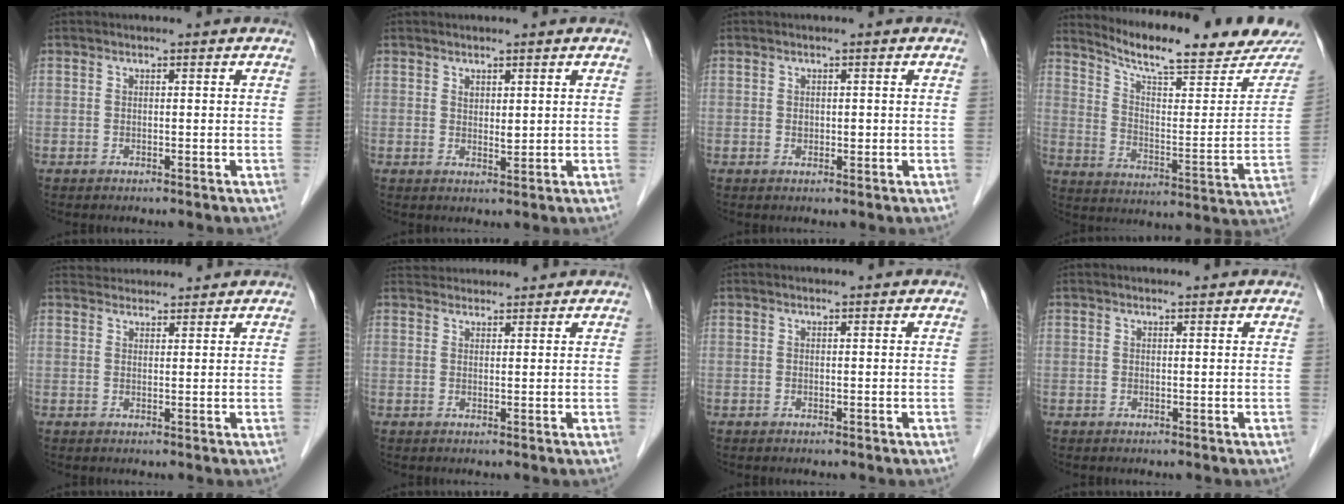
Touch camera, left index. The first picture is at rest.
{"total": 1.6, "force": [0.9, 0.7, 1.1], "torque": [-0.020, -0.003, 0.019]}
{"total": 1.1, "force": [0.1, 0.8, 0.7], "torque": [-0.010, 0.001, 0.002]}
{"total": 20.4, "force": [18.8, 1.4, 7.8], "torque": [-0.126, -0.063, 0.258]}
{"total": 5.4, "force": [5.3, 1.1, 0.4], "torque": [-0.007, 0.033, 0.075]}
{"total": 5.3, "force": [5.2, 1.0, 0.5], "torque": [-0.009, 0.037, 0.076]}
{"total": 1.1, "force": [1.0, 0.1, 0.2], "torque": [-0.009, 0.011, 0.014]}
{"total": 2.5, "force": [2.4, 0.3, 0.7], "torque": [-0.012, 0.016, 0.028]}